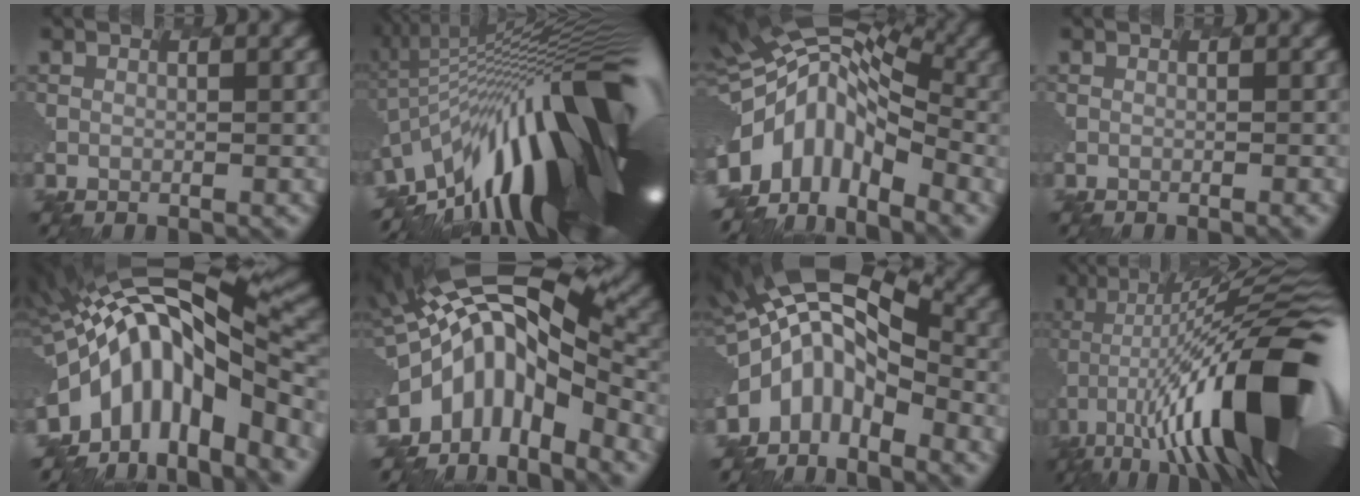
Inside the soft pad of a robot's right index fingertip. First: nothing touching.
{"total": 16.2, "force": [-4.3, 6.5, 14.2], "torque": [-0.207, 0.016, -0.104]}
{"total": 10.1, "force": [-3.8, 5.4, 7.6], "torque": [-0.157, 0.006, -0.079]}
{"total": 0.9, "force": [-0.5, 0.2, 0.8], "torque": [-0.007, 0.011, -0.009]}
{"total": 11.9, "force": [-3.9, 4.5, 10.4], "torque": [-0.182, 0.020, -0.072]}
{"total": 9.8, "force": [-2.9, 4.2, 8.3], "torque": [-0.153, 0.007, -0.061]}
{"total": 6.7, "force": [-2.7, 3.6, 4.9], "torque": [-0.098, 0.019, -0.077]}
{"total": 17.2, "force": [-3.5, 5.4, 16.0], "torque": [-0.255, 0.032, -0.080]}